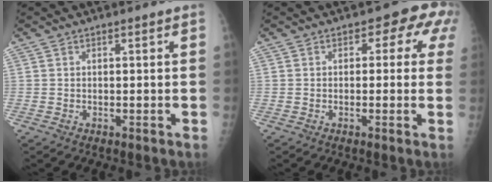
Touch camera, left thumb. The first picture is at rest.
{"total": 5.5, "force": [1.5, 3.6, 3.9], "torque": [0.006, 0.008, 0.000]}